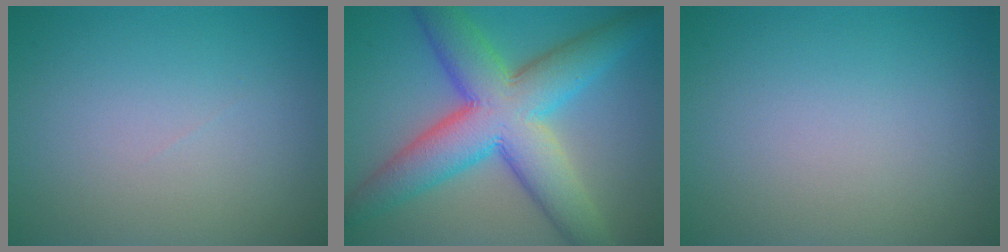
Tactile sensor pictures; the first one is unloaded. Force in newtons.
{"total": 10.6, "press": 10.6, "slide": 0.1}
{"total": 0.0}